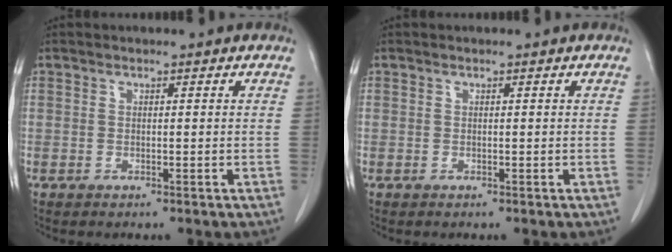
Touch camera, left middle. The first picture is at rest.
{"total": 0.0}